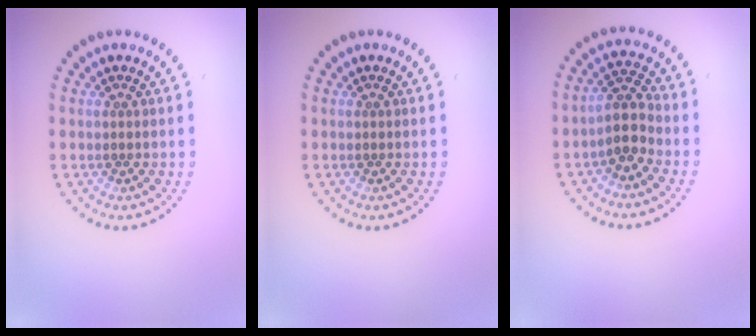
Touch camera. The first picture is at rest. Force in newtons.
{"total": 0.0}
{"total": 2.9, "press": 2.4, "slide": 1.6}